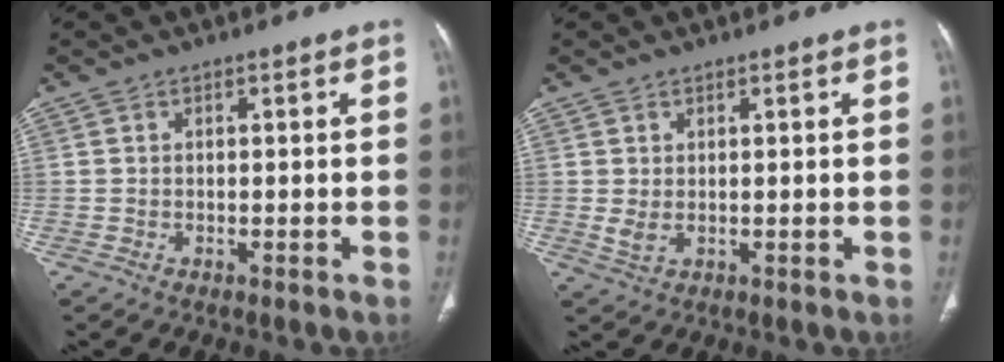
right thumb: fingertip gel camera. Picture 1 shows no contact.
{"total": 2.4, "force": [0.4, 1.2, 2.0], "torque": [-0.039, -0.006, 0.016]}